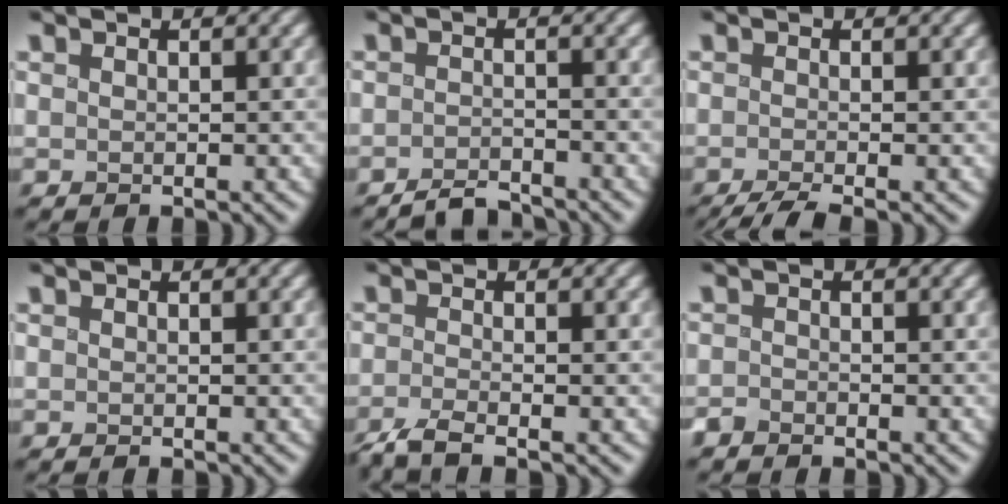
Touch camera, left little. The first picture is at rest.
{"total": 2.4, "force": [-2.4, 0.2, 0.2], "torque": [0.004, 0.003, -0.048]}
{"total": 2.2, "force": [-1.7, 0.3, 1.4], "torque": [-0.022, -0.004, -0.037]}
{"total": 0.0}
{"total": 3.1, "force": [-2.2, 0.5, 2.1], "torque": [-0.035, -0.008, -0.054]}
{"total": 1.4, "force": [-1.3, 0.3, -0.1], "torque": [0.009, -0.003, -0.030]}